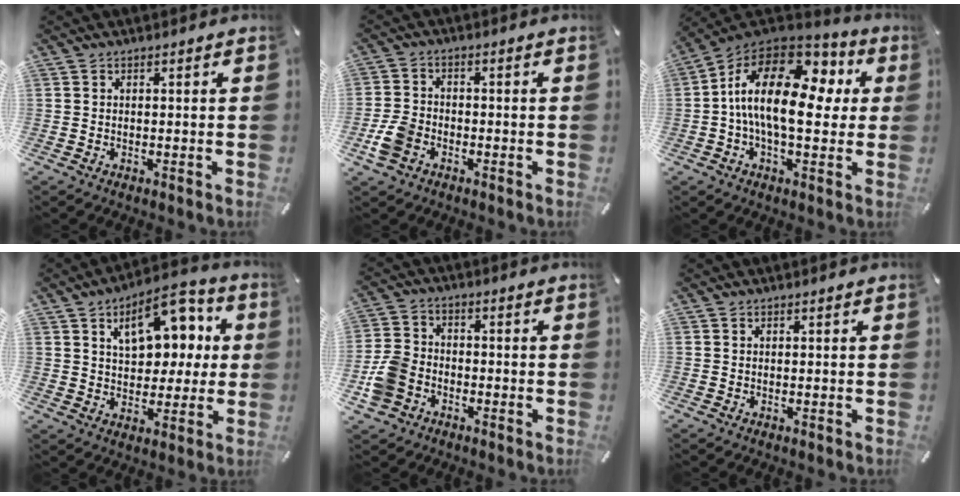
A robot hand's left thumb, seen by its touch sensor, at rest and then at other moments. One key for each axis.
{"total": 5.9, "fx": -2.6, "fy": 4.2, "fz": 3.2, "tx": -0.076, "ty": 0.009, "tz": -0.051}
{"total": 20.4, "fx": 2.3, "fy": 10.0, "fz": 17.7, "tx": -0.317, "ty": -0.010, "tz": 0.036}
{"total": 14.4, "fx": 6.0, "fy": 8.8, "fz": 9.7, "tx": -0.141, "ty": -0.016, "tz": 0.105}
{"total": 8.8, "fx": -3.6, "fy": 7.0, "fz": 4.0, "tx": -0.094, "ty": 0.027, "tz": -0.066}
{"total": 0.0}